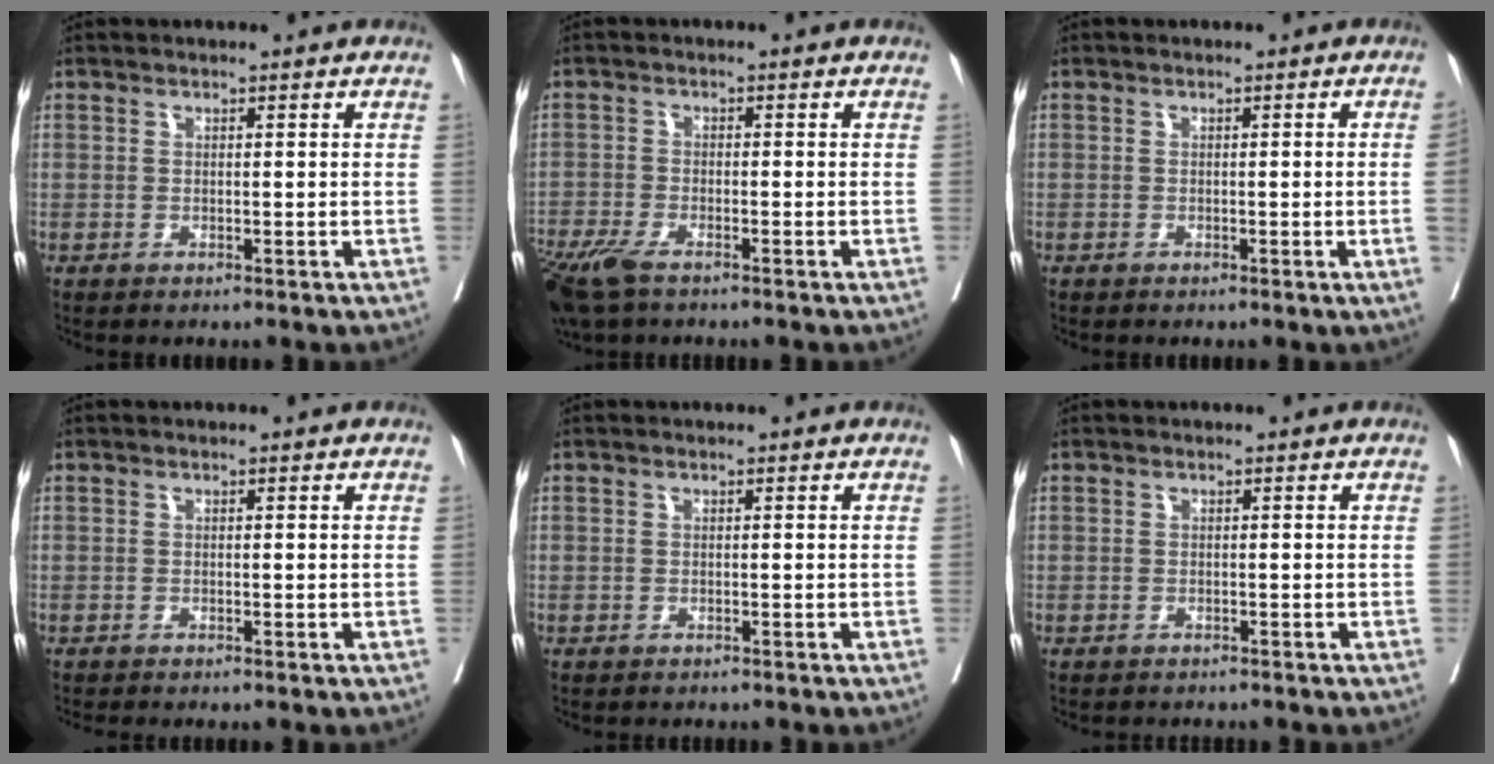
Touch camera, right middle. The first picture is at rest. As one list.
[{"total": 8.1, "force": [-5.9, 2.5, 5.0], "torque": [-0.100, -0.019, -0.107]}, {"total": 1.4, "force": [-0.2, -0.5, 1.3], "torque": [-0.015, -0.002, -0.001]}, {"total": 0.7, "force": [-0.7, -0.2, 0.2], "torque": [0.000, 0.001, -0.013]}, {"total": 0.5, "force": [-0.5, 0.3, 0.0], "torque": [-0.009, 0.002, -0.009]}, {"total": 1.9, "force": [-1.7, 0.8, 0.1], "torque": [-0.013, -0.003, -0.027]}]